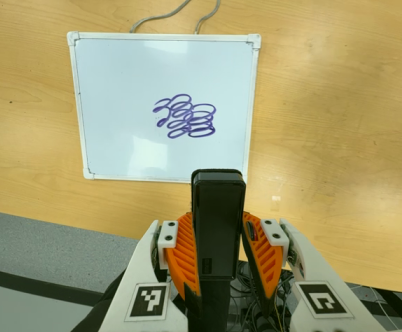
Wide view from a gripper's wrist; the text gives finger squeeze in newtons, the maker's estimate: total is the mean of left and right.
{"total": 4.2, "left": 2.7, "right": 5.6}